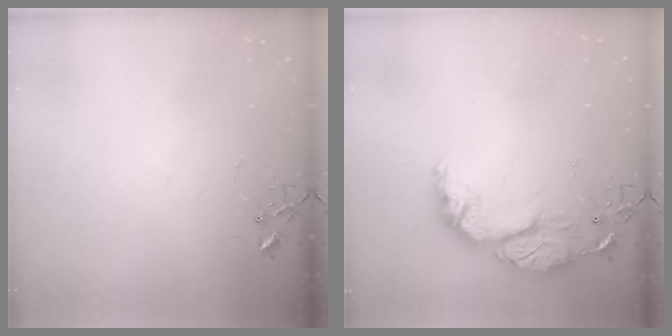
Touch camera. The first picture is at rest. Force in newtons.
{"total": 16.7, "press": 16.7, "slide": 1.3}